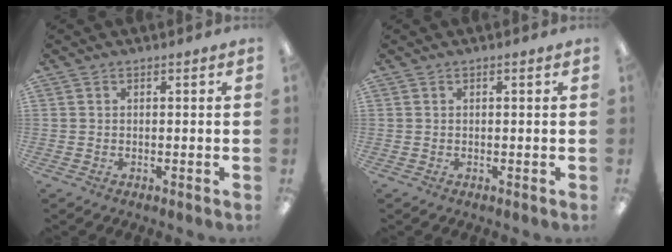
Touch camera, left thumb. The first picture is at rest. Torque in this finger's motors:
{"motor_torque": [-0.25, 0.01, -0.47, 0.08, 0.00]}